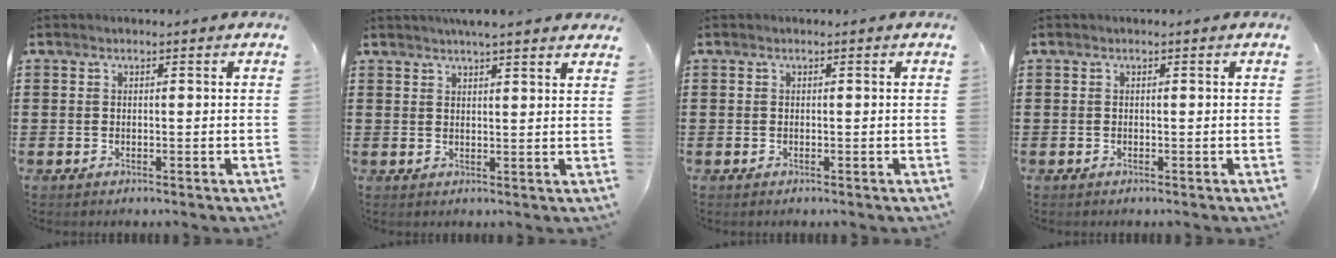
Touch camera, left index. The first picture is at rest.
{"total": 3.3, "force": [3.1, -0.2, 1.2], "torque": [-0.032, -0.002, 0.057]}
{"total": 0.0}
{"total": 0.0}